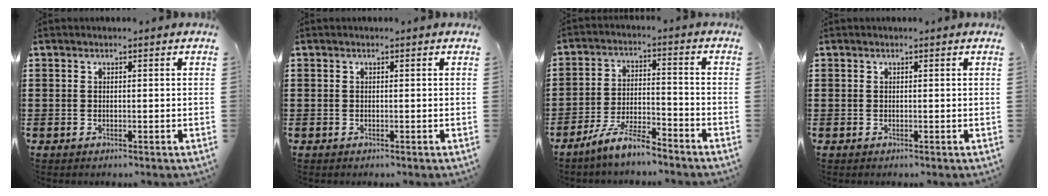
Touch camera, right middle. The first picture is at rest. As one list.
[{"total": 0.0}, {"total": 6.7, "force": [-5.7, 0.7, 3.4], "torque": [-0.079, -0.004, -0.112]}, {"total": 0.0}]